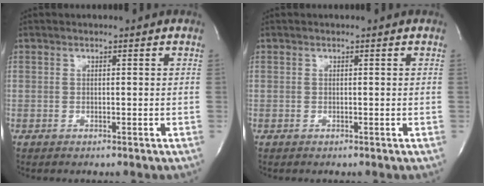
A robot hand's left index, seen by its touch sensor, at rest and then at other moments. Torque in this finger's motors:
{"motor_torque": [-0.04, 0.04, -0.01, 0.00]}